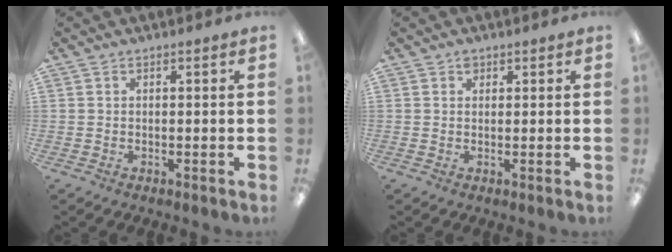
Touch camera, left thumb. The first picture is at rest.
{"total": 1.4, "force": [0.8, 1.0, 0.4], "torque": [-0.001, -0.002, 0.014]}